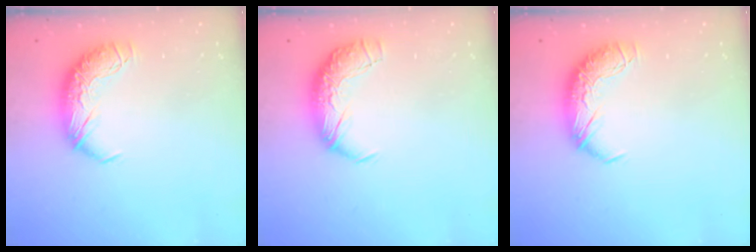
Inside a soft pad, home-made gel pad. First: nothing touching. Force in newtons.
{"total": 1.5, "press": 0.9, "slide": 1.2}
{"total": 0.0}